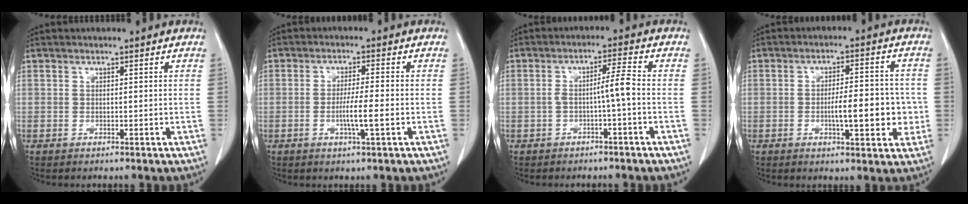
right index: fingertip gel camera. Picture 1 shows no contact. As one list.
[{"total": 4.7, "force": [-1.2, -0.2, 4.6], "torque": [-0.082, -0.007, -0.023]}, {"total": 3.9, "force": [-1.0, -0.4, 3.7], "torque": [-0.064, 0.012, -0.015]}, {"total": 8.6, "force": [-1.5, 2.3, 8.2], "torque": [-0.122, 0.010, -0.020]}]